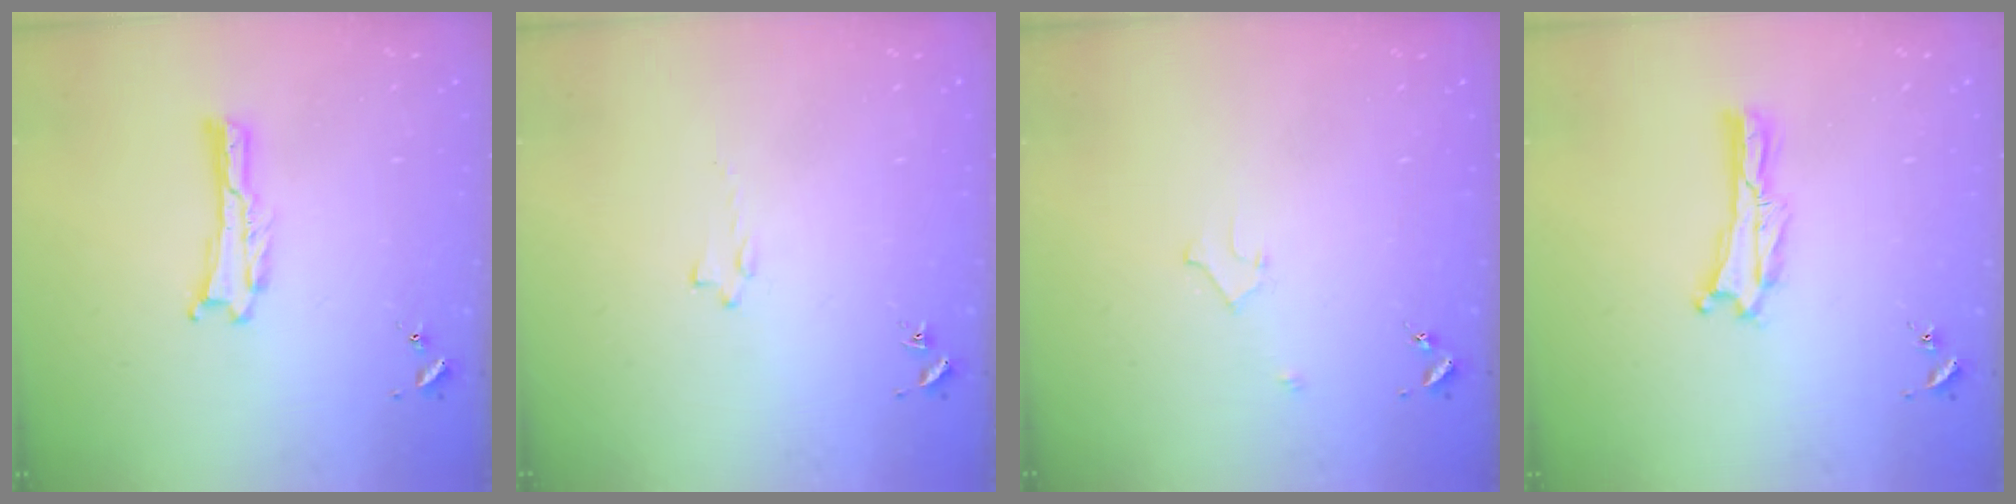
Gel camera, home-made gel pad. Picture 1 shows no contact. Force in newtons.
{"total": 0.8, "press": 0.7, "slide": 0.2}
{"total": 2.2, "press": 2.2, "slide": 0.2}
{"total": 0.0}